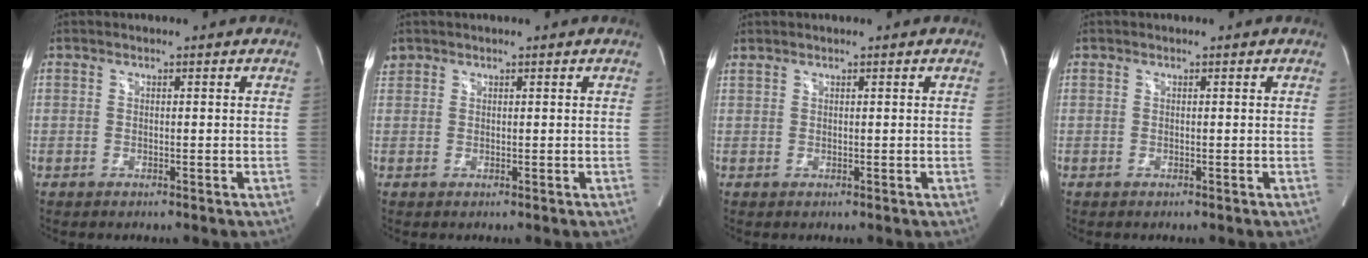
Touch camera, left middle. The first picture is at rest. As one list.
[{"total": 1.4, "force": [1.1, 0.9, 0.0], "torque": [-0.002, 0.017, 0.023]}, {"total": 0.6, "force": [0.6, -0.1, 0.1], "torque": [-0.014, 0.009, 0.021]}, {"total": 0.0}]